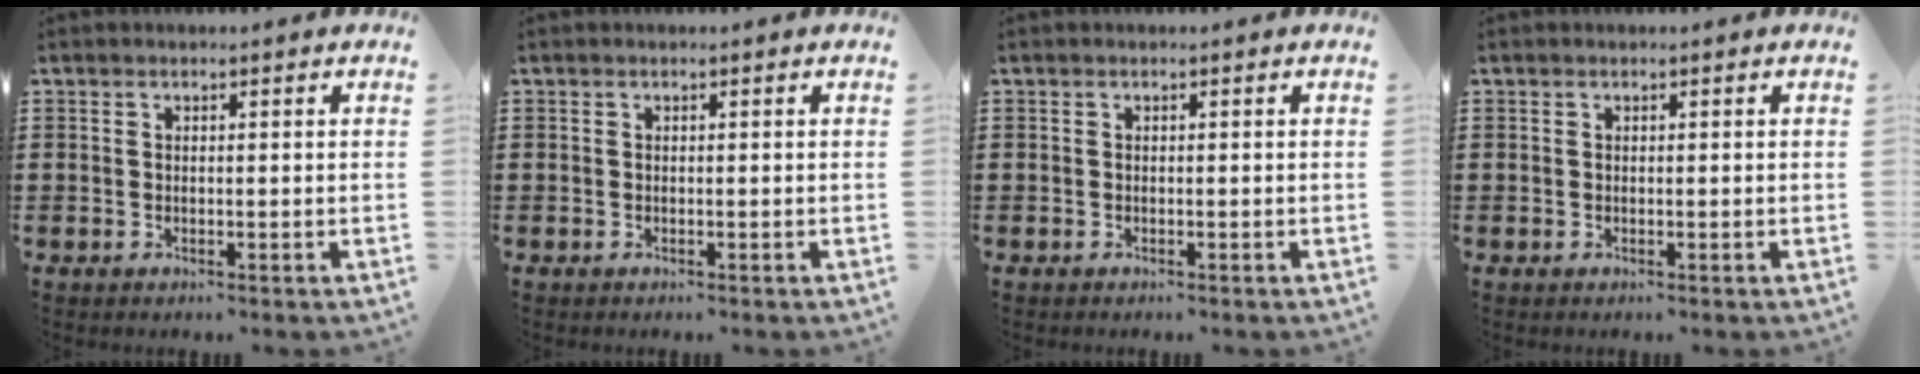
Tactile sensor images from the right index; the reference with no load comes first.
{"total": 0.0}
{"total": 0.0}
{"total": 0.0}